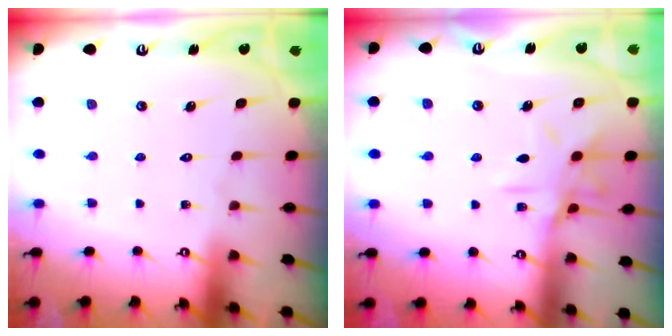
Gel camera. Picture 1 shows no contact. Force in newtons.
{"total": 9.6, "press": 9.6, "slide": 0.6}